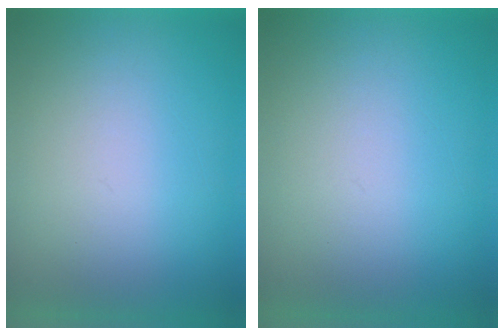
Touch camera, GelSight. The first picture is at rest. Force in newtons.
{"total": 0.0}